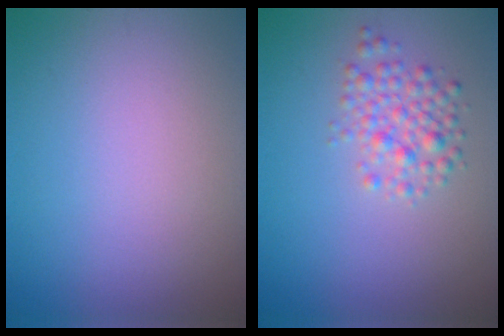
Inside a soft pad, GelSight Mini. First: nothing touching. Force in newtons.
{"total": 2.7, "press": 2.7, "slide": 0.1}